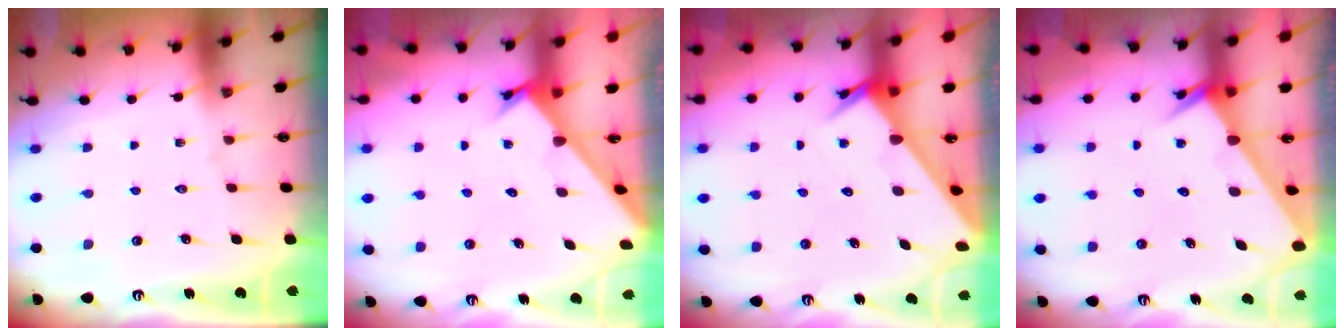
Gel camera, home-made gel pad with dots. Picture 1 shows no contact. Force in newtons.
{"total": 2.2, "press": 2.2, "slide": 0.2}
{"total": 3.8, "press": 3.8, "slide": 0.1}
{"total": 2.5, "press": 2.5, "slide": 0.1}